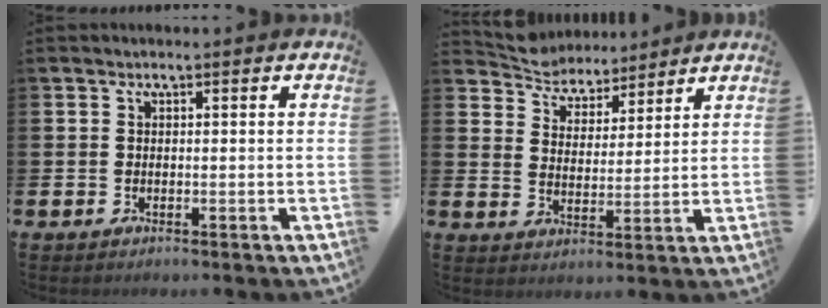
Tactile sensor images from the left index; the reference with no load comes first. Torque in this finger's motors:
{"motor_torque": [1.06, -1.07, 0.07, 0.01]}